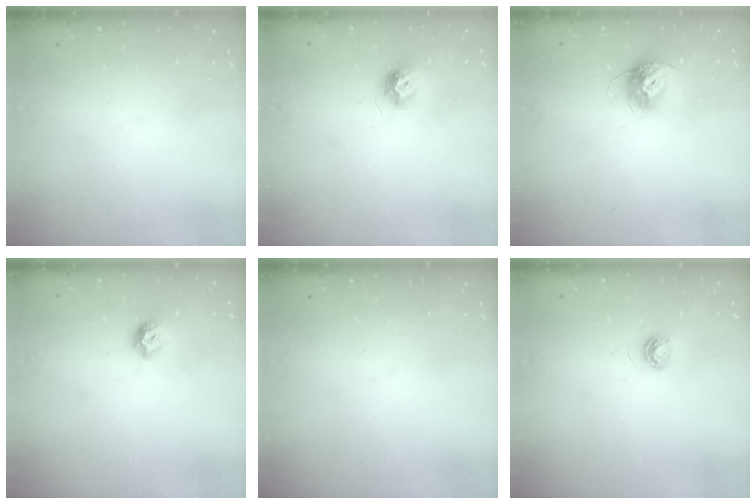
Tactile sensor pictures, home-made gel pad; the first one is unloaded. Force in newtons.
{"total": 8.1, "press": 8.1, "slide": 0.1}
{"total": 10.3, "press": 10.3, "slide": 0.7}
{"total": 7.6, "press": 7.6, "slide": 0.7}
{"total": 0.0}
{"total": 5.2, "press": 5.1, "slide": 0.6}